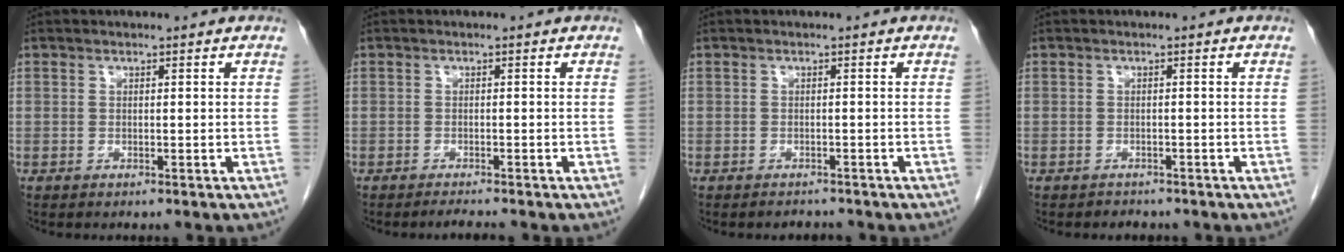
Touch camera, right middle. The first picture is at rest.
{"total": 1.5, "force": [-1.4, -0.3, 0.4], "torque": [-0.013, -0.008, -0.021]}
{"total": 1.5, "force": [-1.4, 0.4, 0.0], "torque": [-0.004, -0.005, -0.018]}
{"total": 1.6, "force": [-1.4, 0.8, -0.1], "torque": [-0.010, -0.002, -0.023]}